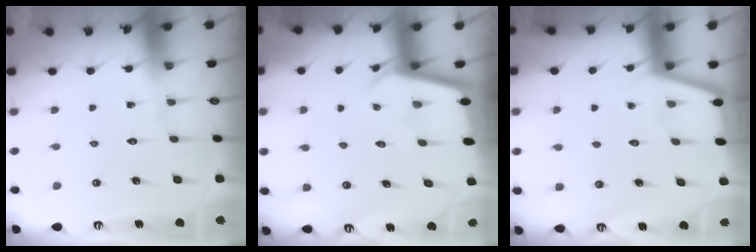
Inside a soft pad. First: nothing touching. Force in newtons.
{"total": 2.1, "press": 2.1, "slide": 0.1}
{"total": 1.1, "press": 1.1, "slide": 0.1}